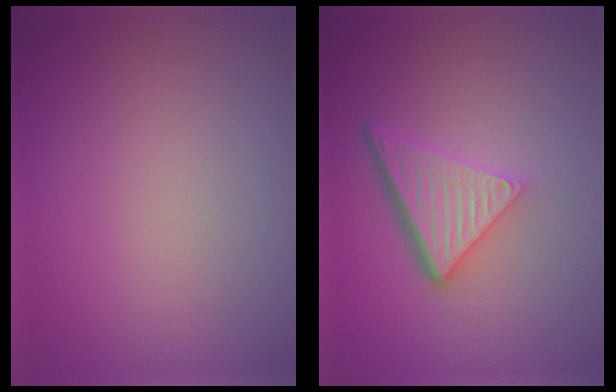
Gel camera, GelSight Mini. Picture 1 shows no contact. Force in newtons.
{"total": 5.2, "press": 3.6, "slide": 3.8}